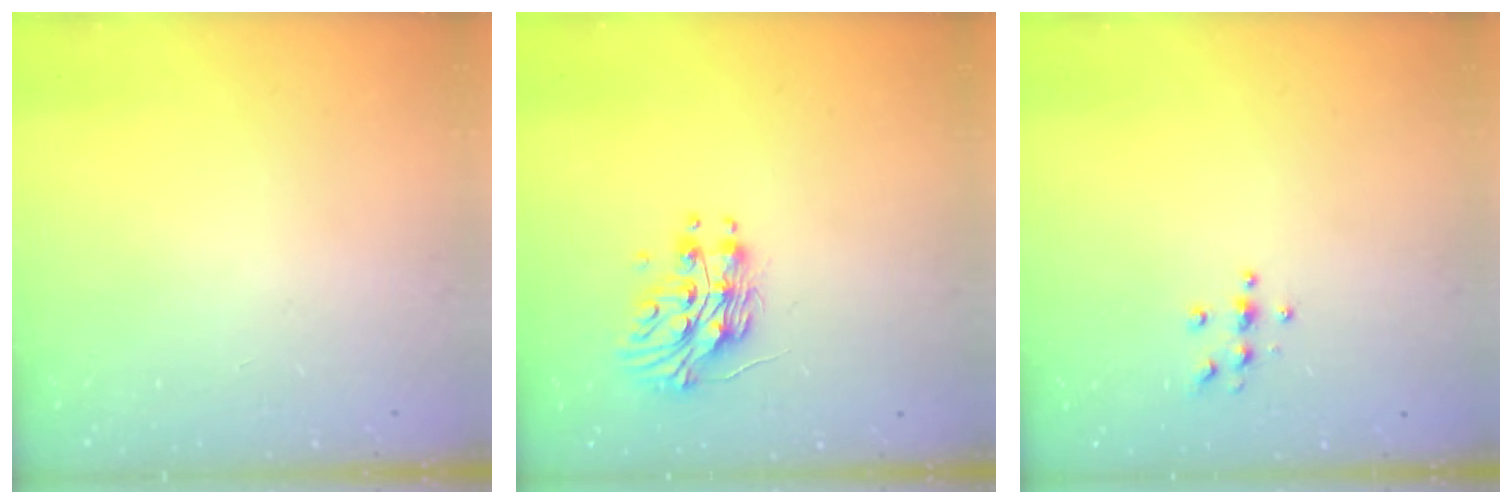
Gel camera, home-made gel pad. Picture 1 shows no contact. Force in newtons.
{"total": 11.8, "press": 11.7, "slide": 0.4}
{"total": 4.7, "press": 4.7, "slide": 0.6}